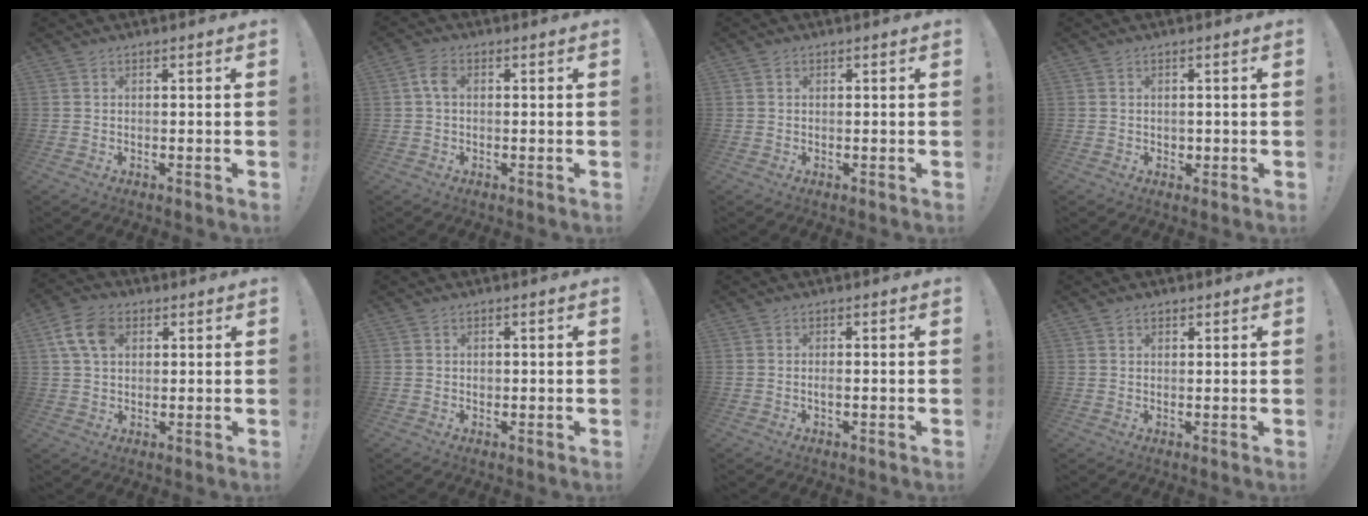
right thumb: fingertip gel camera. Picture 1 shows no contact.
{"total": 4.0, "force": [0.5, 2.5, 3.1], "torque": [-0.058, 0.012, 0.010]}
{"total": 0.5, "force": [0.2, 0.5, -0.1], "torque": [0.010, -0.001, 0.002]}
{"total": 1.2, "force": [0.2, 1.1, 0.3], "torque": [0.005, -0.002, 0.002]}
{"total": 9.9, "force": [3.3, 6.8, 6.4], "torque": [-0.115, 0.010, 0.066]}
{"total": 0.9, "force": [-0.1, 0.8, 0.2], "torque": [0.004, -0.002, -0.003]}
{"total": 0.9, "force": [-0.4, 0.1, 0.9], "torque": [-0.016, 0.000, -0.007]}
{"total": 1.2, "force": [0.8, 0.9, 0.3], "torque": [0.003, -0.005, 0.014]}